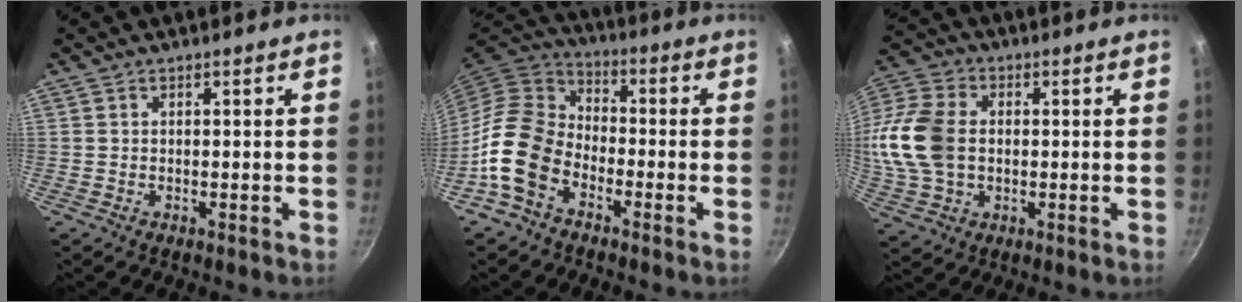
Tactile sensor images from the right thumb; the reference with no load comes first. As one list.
[{"total": 12.9, "force": [-5.8, 8.7, 7.6], "torque": [-0.125, 0.049, -0.134]}, {"total": 16.5, "force": [0.1, 11.7, 11.6], "torque": [-0.243, 0.019, -0.003]}]